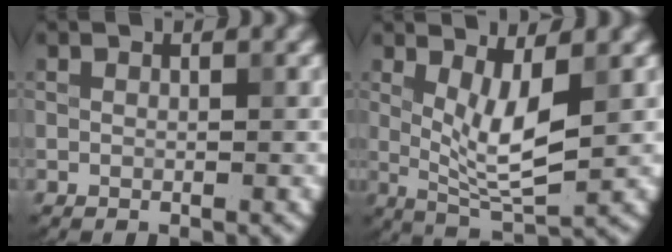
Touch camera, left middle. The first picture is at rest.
{"total": 4.6, "force": [1.0, 1.3, 4.3], "torque": [-0.080, -0.015, 0.025]}